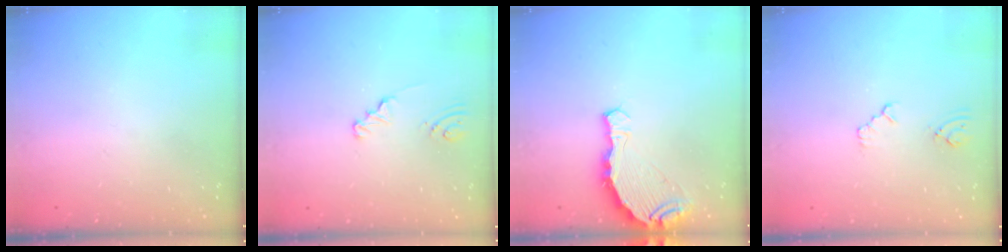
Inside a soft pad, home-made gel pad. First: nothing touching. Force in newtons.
{"total": 1.7, "press": 1.7, "slide": 0.2}
{"total": 9.2, "press": 8.4, "slide": 3.8}
{"total": 2.3, "press": 2.3, "slide": 0.4}